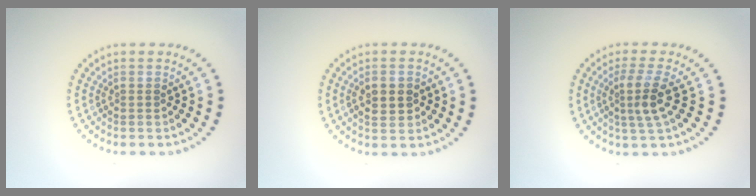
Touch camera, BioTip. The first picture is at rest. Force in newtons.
{"total": 2.8, "press": 2.8, "slide": 0.1}
{"total": 2.9, "press": 2.4, "slide": 1.6}